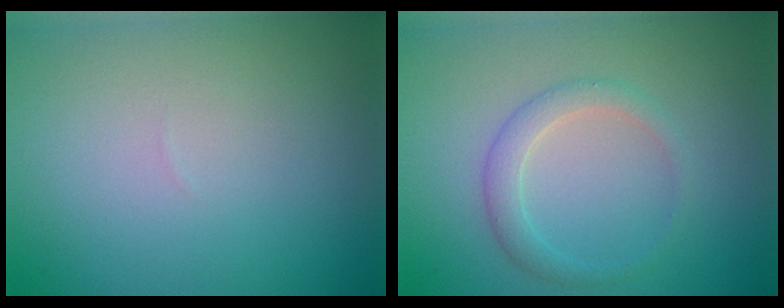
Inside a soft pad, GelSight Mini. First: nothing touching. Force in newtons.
{"total": 1.5, "press": 1.5, "slide": 0.0}